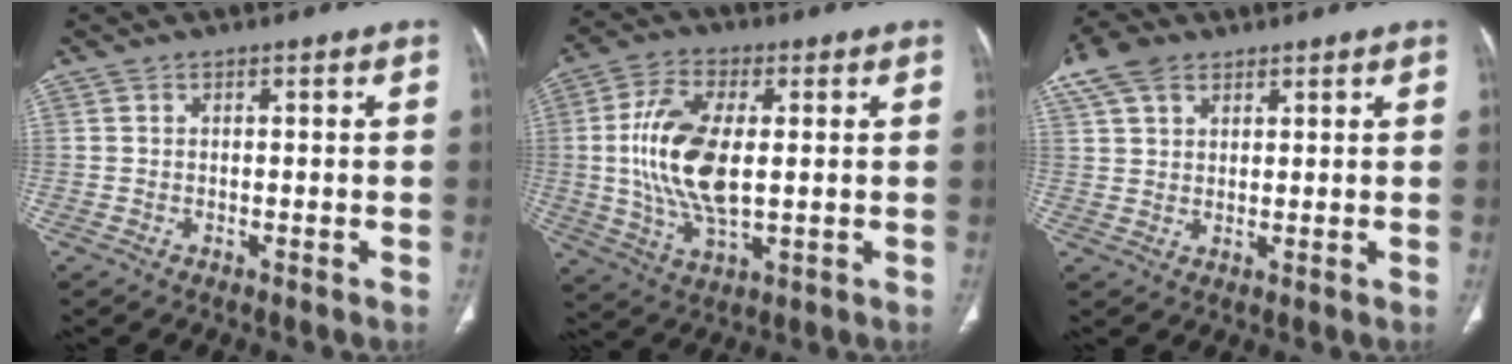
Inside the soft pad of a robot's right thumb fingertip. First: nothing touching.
{"total": 14.6, "force": [0.9, 7.0, 12.7], "torque": [-0.259, -0.005, 0.020]}
{"total": 7.9, "force": [4.7, 4.8, 4.1], "torque": [-0.080, 0.010, 0.096]}